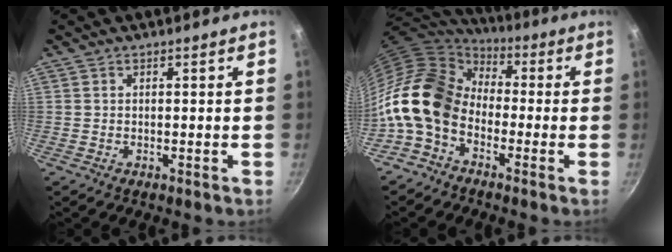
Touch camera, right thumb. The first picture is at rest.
{"total": 15.9, "force": [-2.5, 11.5, 10.7], "torque": [-0.178, 0.040, -0.070]}